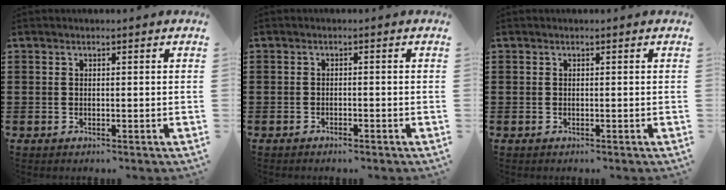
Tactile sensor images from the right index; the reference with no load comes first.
{"total": 0.9, "force": [-0.8, 0.0, 0.3], "torque": [-0.008, -0.002, -0.017]}
{"total": 0.0}